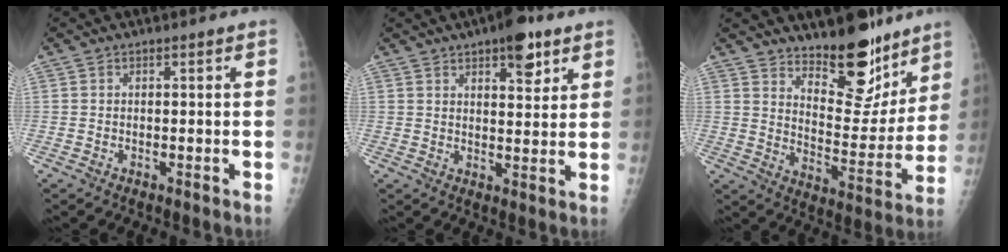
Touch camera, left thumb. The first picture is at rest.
{"total": 7.9, "force": [4.7, 3.1, 5.5], "torque": [-0.057, -0.021, 0.063]}
{"total": 15.0, "force": [11.5, 5.8, 7.7], "torque": [-0.059, -0.098, 0.183]}